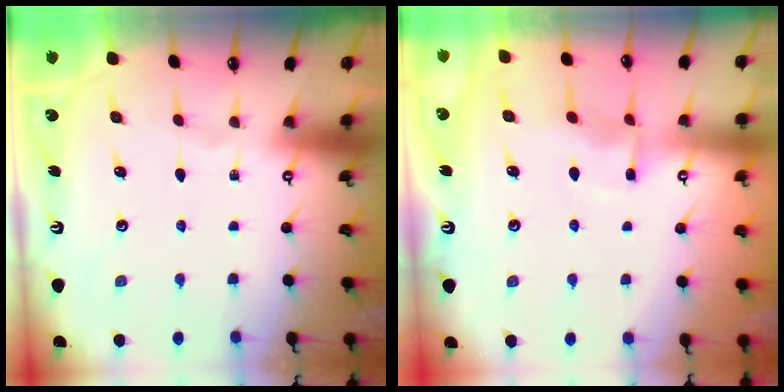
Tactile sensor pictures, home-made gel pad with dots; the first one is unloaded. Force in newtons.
{"total": 5.8, "press": 5.8, "slide": 0.5}